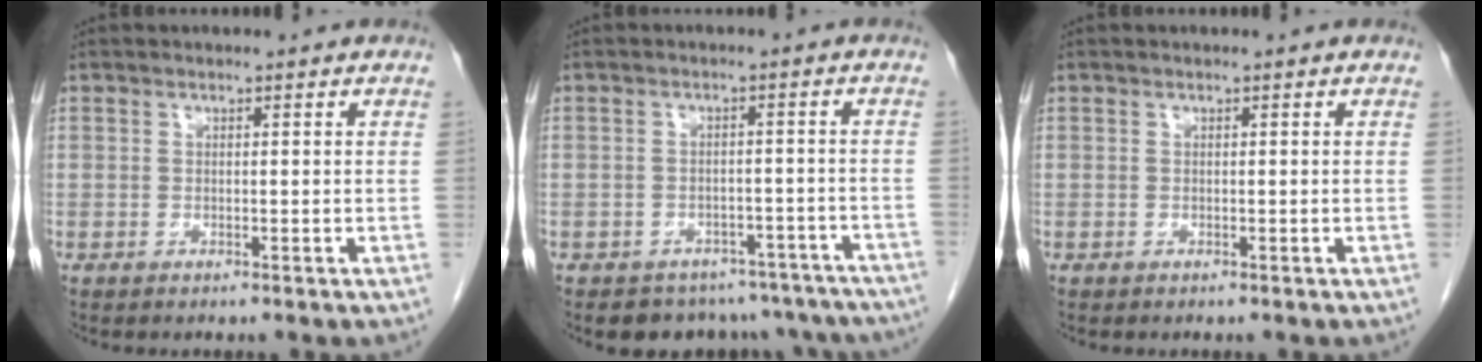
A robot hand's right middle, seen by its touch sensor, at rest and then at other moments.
{"total": 13.7, "force": [-11.5, 7.0, 2.6], "torque": [-0.025, 0.026, -0.117]}
{"total": 0.0}